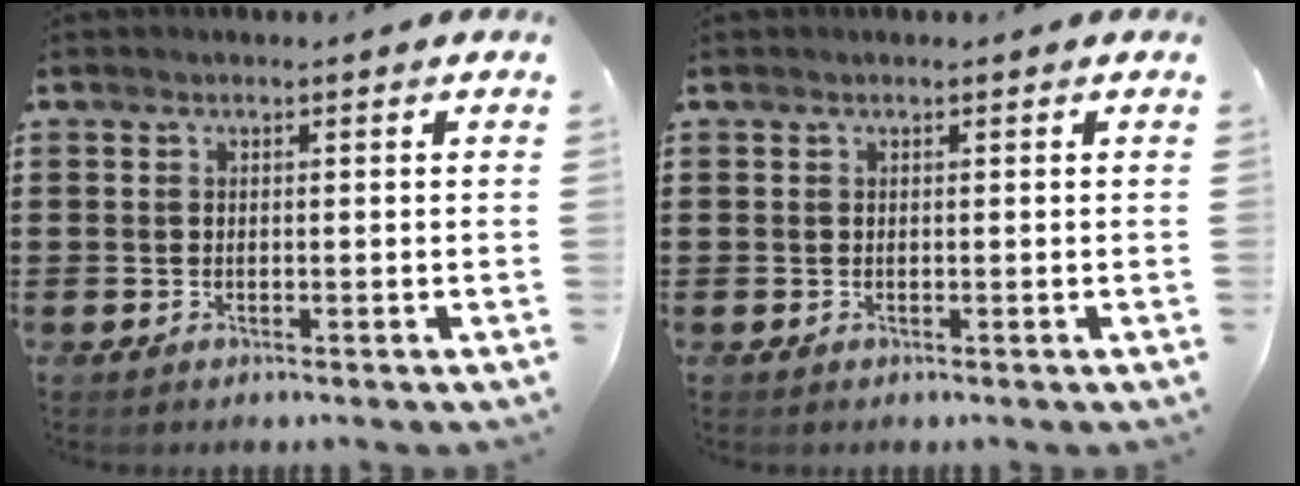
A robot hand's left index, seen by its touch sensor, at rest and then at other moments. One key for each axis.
{"total": 0.0}